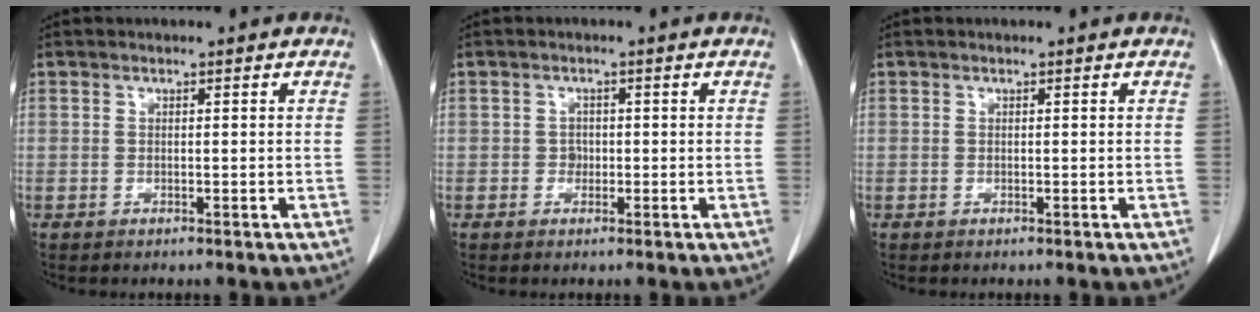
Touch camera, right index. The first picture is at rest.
{"total": 1.2, "force": [-0.3, 1.1, 0.5], "torque": [-0.004, 0.005, -0.004]}
{"total": 0.0}